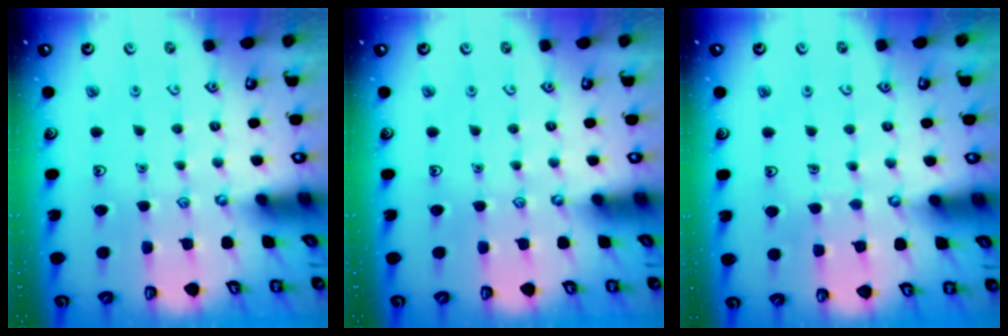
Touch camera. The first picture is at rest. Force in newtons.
{"total": 0.0}
{"total": 3.3, "press": 3.3, "slide": 0.2}